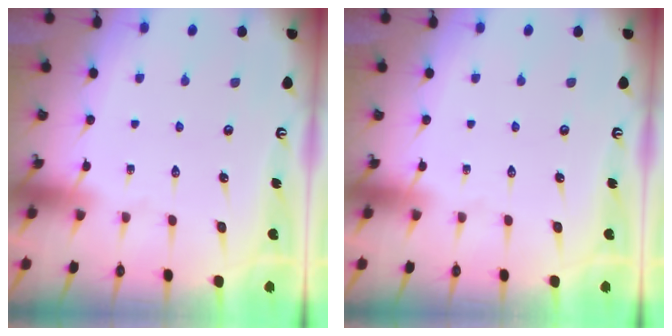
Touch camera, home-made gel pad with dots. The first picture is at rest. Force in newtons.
{"total": 0.0}